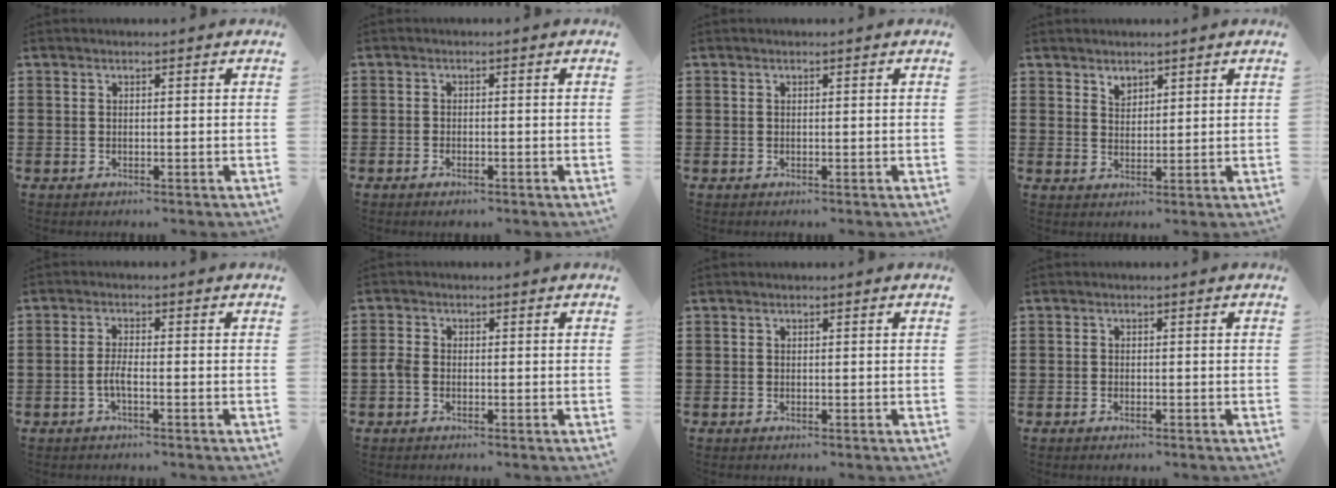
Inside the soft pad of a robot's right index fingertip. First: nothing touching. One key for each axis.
{"total": 1.1, "fx": -0.9, "fy": 0.4, "fz": 0.5, "tx": -0.012, "ty": -0.002, "tz": -0.016}
{"total": 0.0}
{"total": 2.1, "fx": 1.7, "fy": 1.1, "fz": 0.3, "tx": -0.009, "ty": 0.003, "tz": 0.034}
{"total": 2.5, "fx": -1.2, "fy": 0.4, "fz": 2.2, "tx": -0.055, "ty": -0.004, "tz": -0.027}
{"total": 1.8, "fx": -0.8, "fy": 1.2, "fz": 1.1, "tx": -0.040, "ty": -0.003, "tz": -0.021}
{"total": 0.0}
{"total": 0.7, "fx": -0.6, "fy": 0.2, "fz": 0.3, "tx": -0.008, "ty": -0.003, "tz": -0.010}